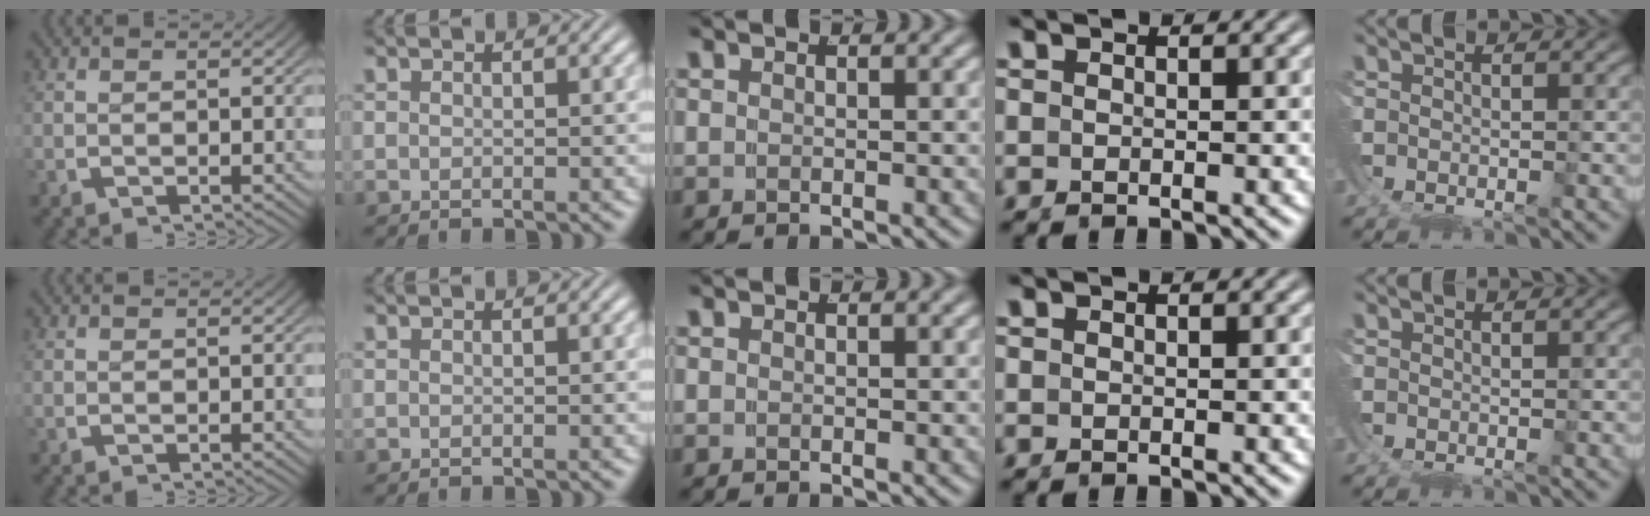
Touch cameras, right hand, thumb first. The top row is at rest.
{}